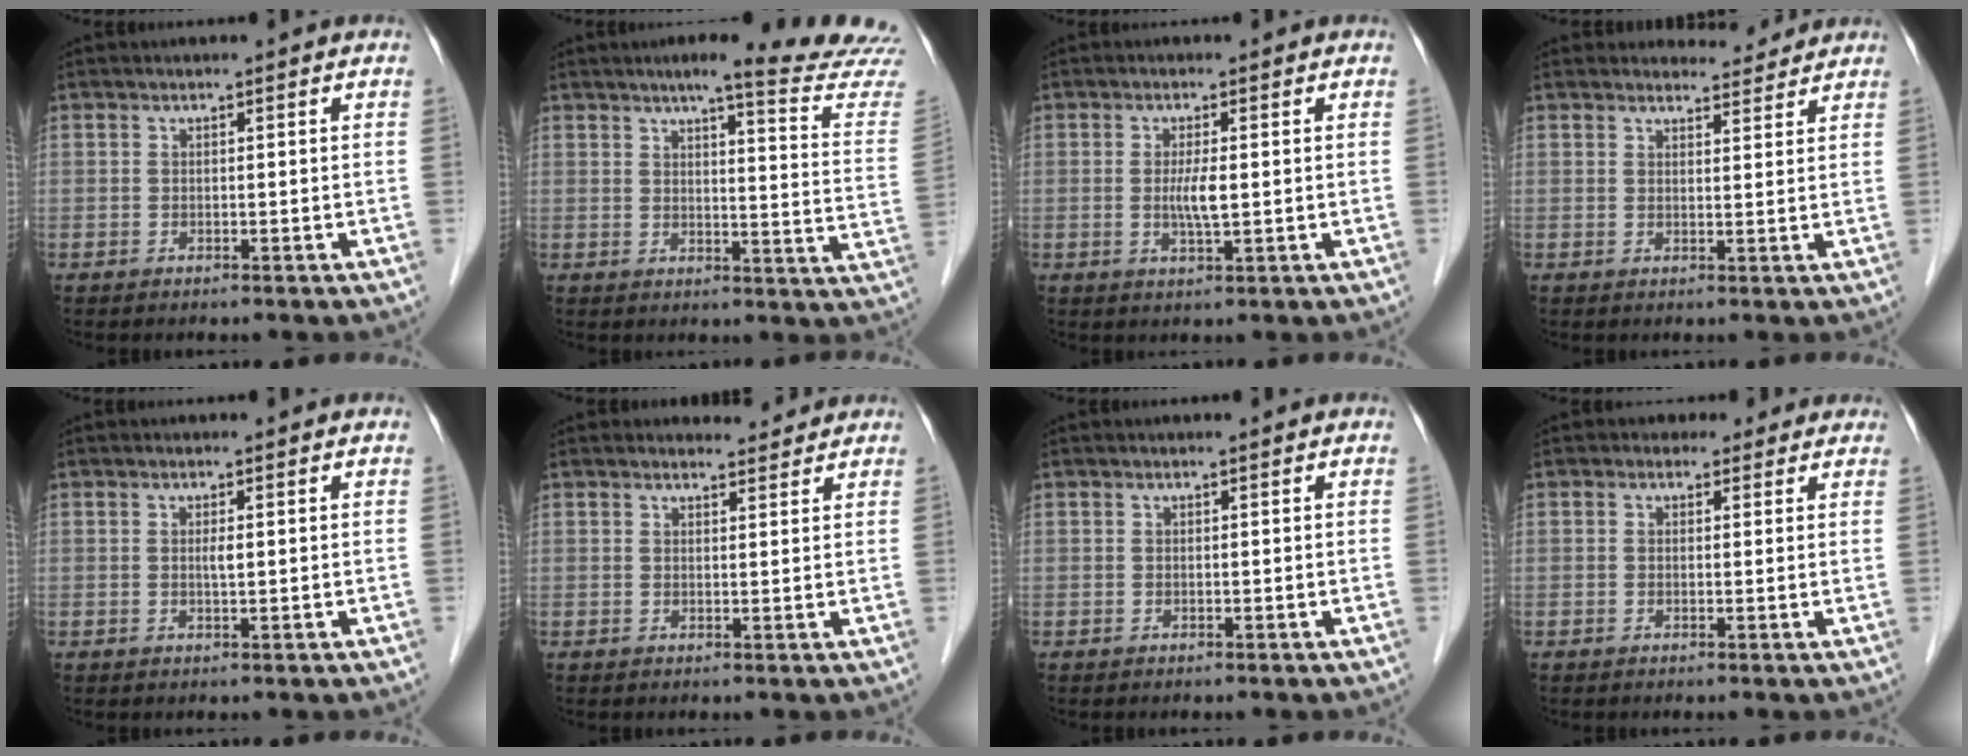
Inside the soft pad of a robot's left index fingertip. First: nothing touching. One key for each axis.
{"total": 16.6, "fx": 15.2, "fy": -0.8, "fz": 6.6, "tx": -0.081, "ty": -0.082, "tz": 0.161}
{"total": 3.1, "fx": 0.0, "fy": 0.4, "fz": 3.1, "tx": -0.063, "ty": -0.004, "tz": 0.001}
{"total": 3.6, "fx": 3.5, "fy": 0.8, "fz": -0.2, "tx": -0.002, "ty": 0.002, "tz": 0.045}
{"total": 1.1, "fx": 0.2, "fy": 0.1, "fz": 1.1, "tx": -0.023, "ty": -0.001, "tz": 0.002}
{"total": 2.5, "fx": 2.5, "fy": 0.6, "fz": -0.1, "tx": -0.004, "ty": 0.003, "tz": 0.031}
{"total": 0.0}
{"total": 3.1, "fx": 2.1, "fy": 2.3, "fz": 0.2, "tx": 0.005, "ty": 0.011, "tz": 0.017}